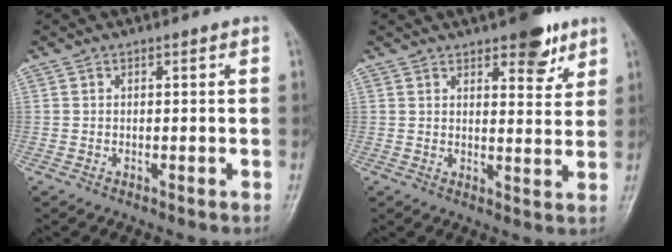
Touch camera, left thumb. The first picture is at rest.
{"total": 7.6, "force": [5.0, 3.0, 4.9], "torque": [-0.038, -0.027, 0.064]}